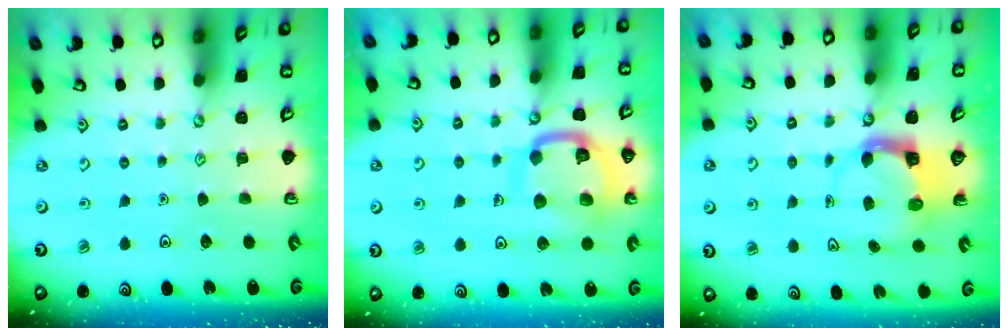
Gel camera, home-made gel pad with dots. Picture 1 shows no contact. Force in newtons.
{"total": 14.0, "press": 13.9, "slide": 1.4}
{"total": 3.6, "press": 3.5, "slide": 0.5}